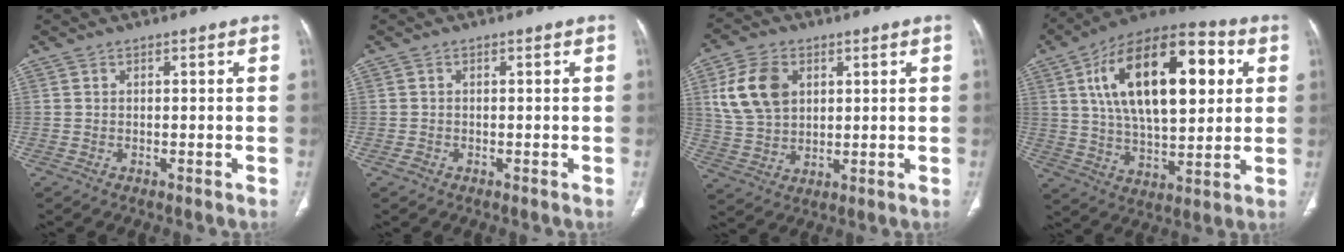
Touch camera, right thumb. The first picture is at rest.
{"total": 0.9, "force": [-0.5, 0.7, 0.3], "torque": [-0.005, 0.001, -0.011]}
{"total": 11.4, "force": [3.5, 7.9, 7.4], "torque": [-0.131, -0.006, 0.074]}
{"total": 26.5, "force": [7.0, 12.8, 22.1], "torque": [-0.347, 0.005, 0.109]}